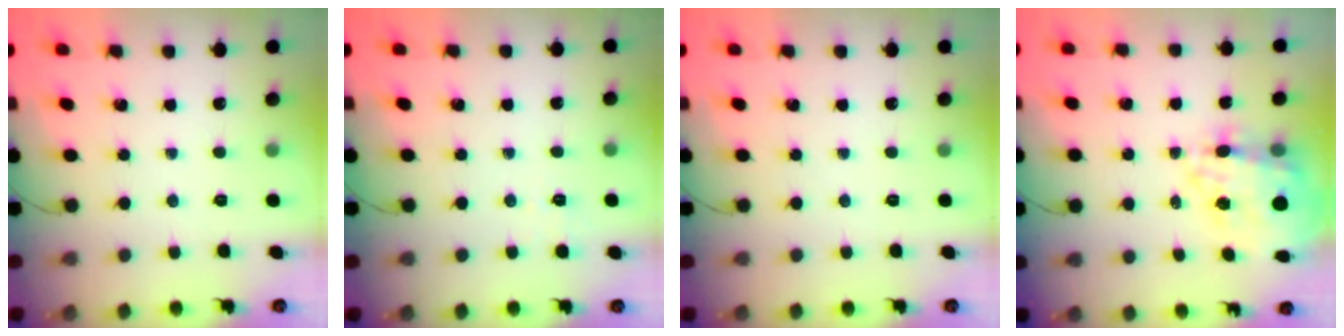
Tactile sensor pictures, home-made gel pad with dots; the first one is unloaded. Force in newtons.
{"total": 2.1, "press": 1.2, "slide": 1.7}
{"total": 0.0}
{"total": 15.8, "press": 15.3, "slide": 3.8}